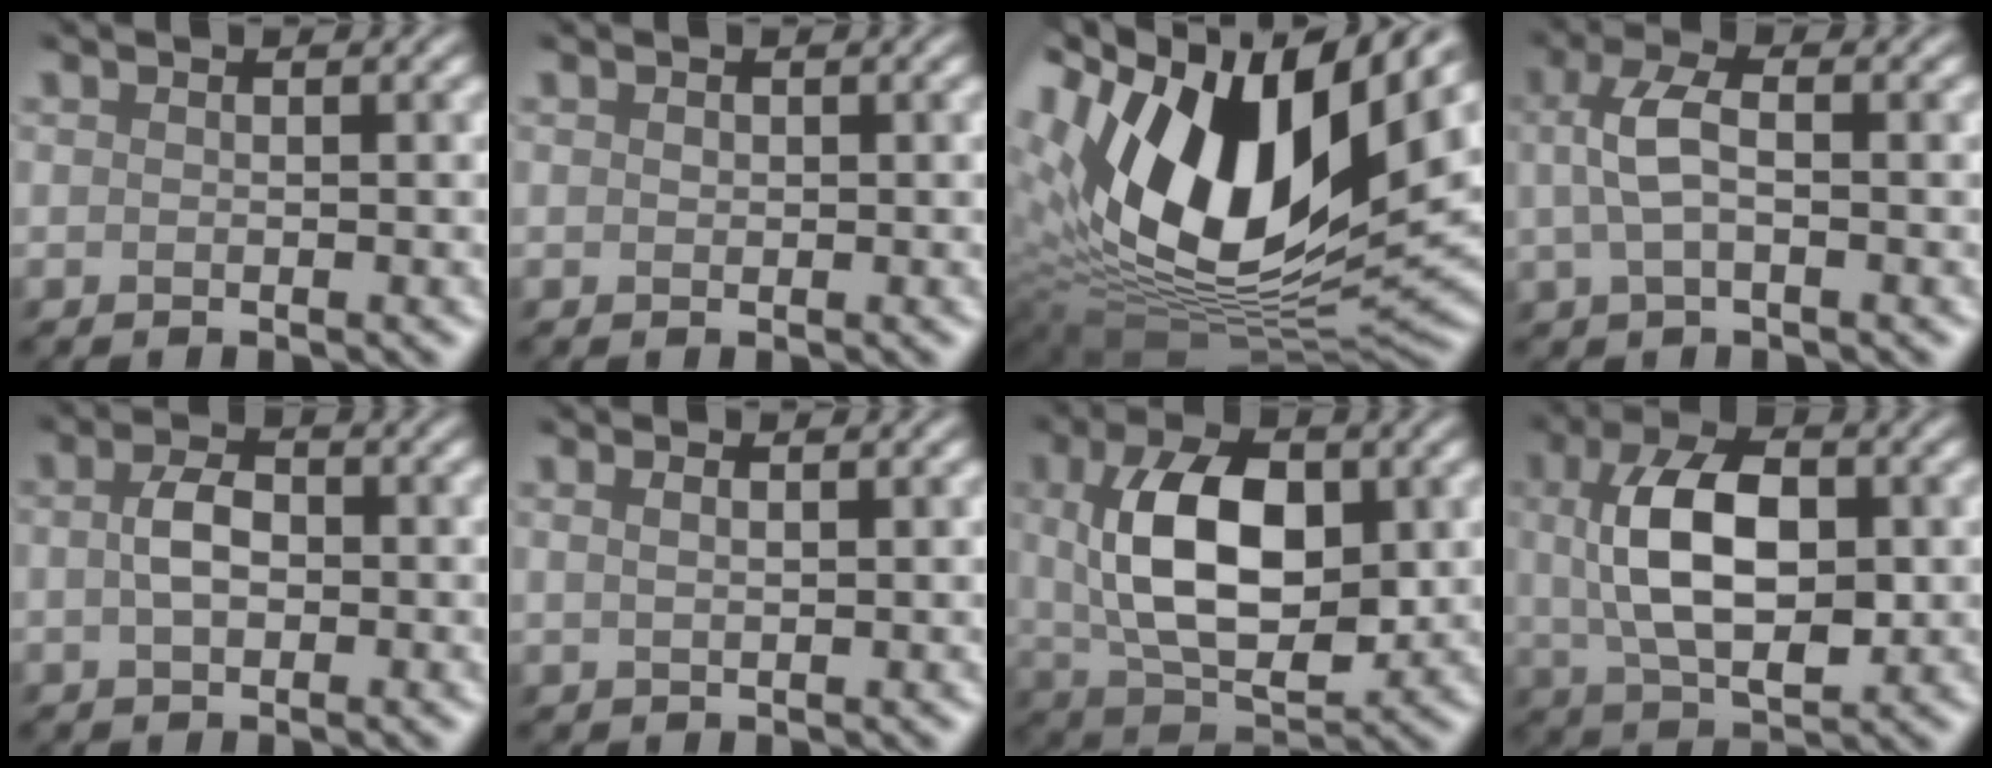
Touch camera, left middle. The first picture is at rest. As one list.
[{"total": 0.6, "force": [0.2, 0.5, 0.1], "torque": [0.003, 0.000, 0.003]}, {"total": 16.5, "force": [6.0, 8.2, 13.0], "torque": [-0.265, 0.005, 0.099]}, {"total": 2.5, "force": [0.6, 0.8, 2.3], "torque": [-0.058, 0.011, 0.003]}, {"total": 2.0, "force": [0.4, 1.2, 1.6], "torque": [-0.036, 0.007, -0.002]}, {"total": 1.3, "force": [1.3, 0.2, 0.2], "torque": [0.001, 0.002, 0.012]}, {"total": 8.7, "force": [1.7, 4.9, 7.0], "torque": [-0.132, 0.007, 0.026]}, {"total": 7.8, "force": [1.5, 4.1, 6.5], "torque": [-0.126, 0.009, 0.019]}]